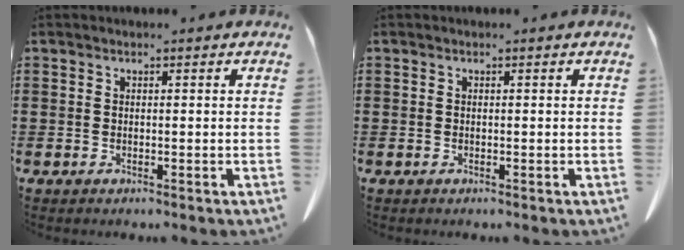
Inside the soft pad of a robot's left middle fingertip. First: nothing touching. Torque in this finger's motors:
{"motor_torque": [-0.36, -0.36, 0.00, 0.00]}